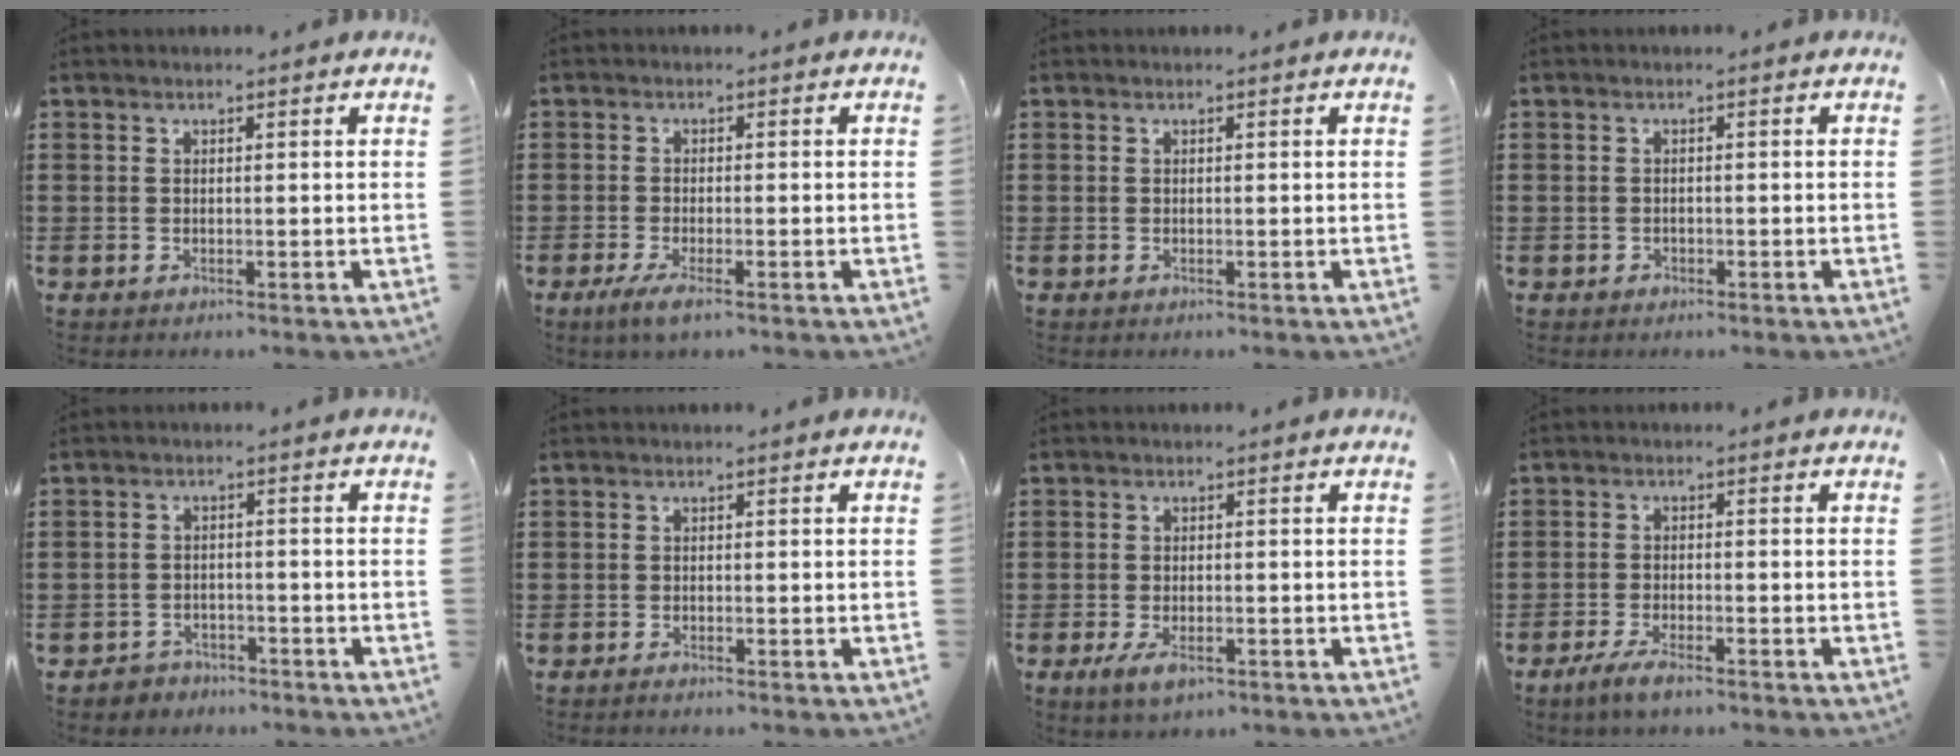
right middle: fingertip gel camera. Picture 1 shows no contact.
{"total": 2.7, "force": [-1.6, 0.3, 2.1], "torque": [-0.050, -0.008, -0.031]}
{"total": 0.0}
{"total": 0.6, "force": [-0.3, 0.4, 0.1], "torque": [-0.003, 0.001, -0.008]}
{"total": 2.3, "force": [-2.2, 0.7, -0.2], "torque": [-0.004, 0.000, -0.048]}
{"total": 0.6, "force": [-0.6, 0.1, 0.2], "torque": [-0.006, -0.003, -0.011]}
{"total": 2.9, "force": [-1.4, 1.2, 2.2], "torque": [-0.052, -0.005, -0.028]}
{"total": 3.2, "force": [-2.4, 0.6, 2.1], "torque": [-0.049, -0.002, -0.047]}